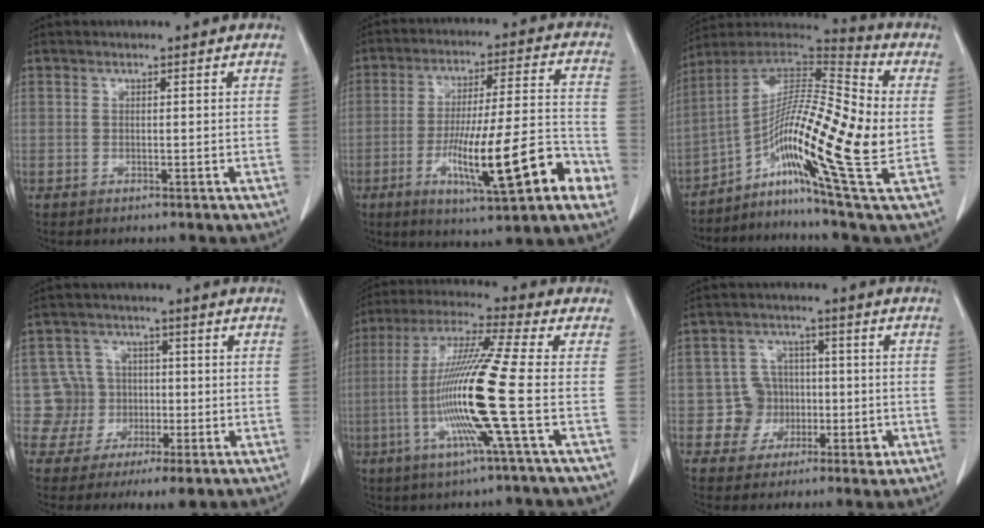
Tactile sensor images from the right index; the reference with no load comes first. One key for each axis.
{"total": 18.9, "fx": -6.9, "fy": 1.9, "fz": 17.5, "tx": -0.262, "ty": -0.002, "tz": -0.100}
{"total": 20.8, "fx": -3.1, "fy": 1.4, "fz": 20.5, "tx": -0.375, "ty": 0.001, "tz": -0.065}
{"total": 6.0, "fx": -0.6, "fy": 6.0, "fz": 0.3, "tx": 0.008, "ty": 0.017, "tz": -0.005}
{"total": 15.7, "fx": -3.1, "fy": -1.8, "fz": 15.2, "tx": -0.306, "ty": -0.011, "tz": -0.074}
{"total": 6.5, "fx": -1.0, "fy": 6.3, "fz": 1.0, "tx": 0.000, "ty": 0.023, "tz": -0.010}